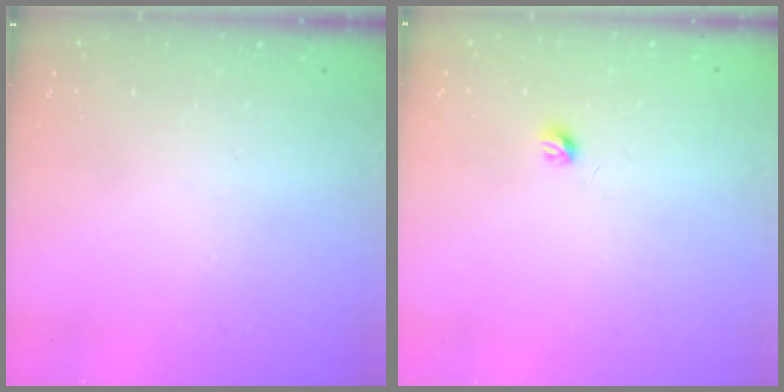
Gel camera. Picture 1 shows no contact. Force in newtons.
{"total": 3.6, "press": 3.5, "slide": 0.6}